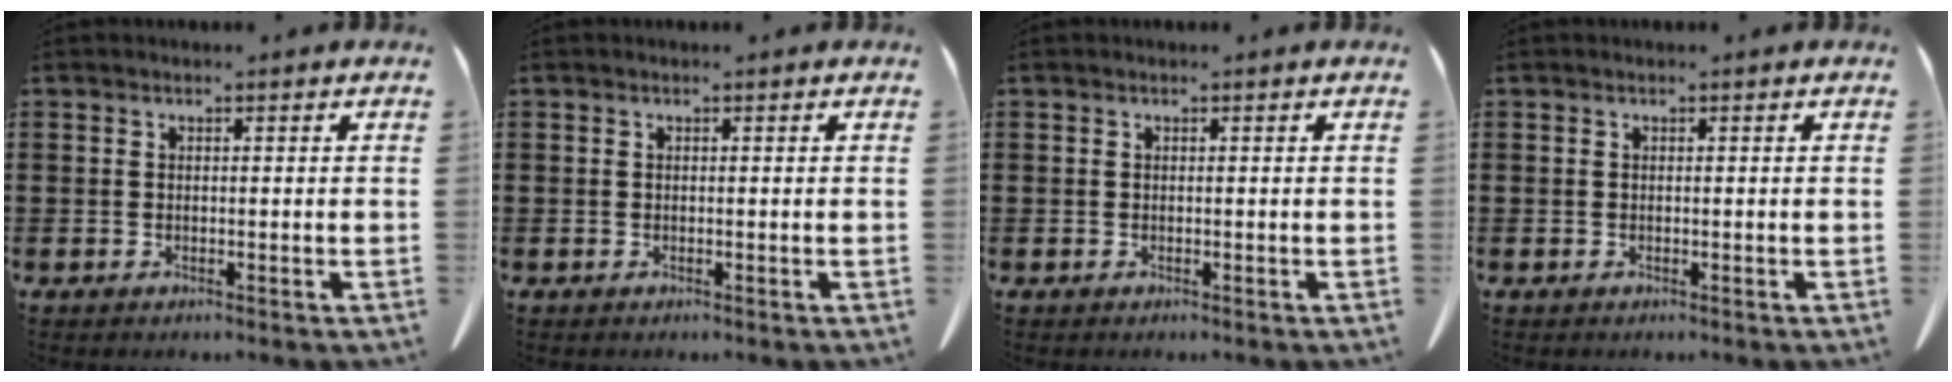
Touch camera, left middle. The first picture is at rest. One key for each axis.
{"total": 0.0}
{"total": 0.0}
{"total": 0.0}